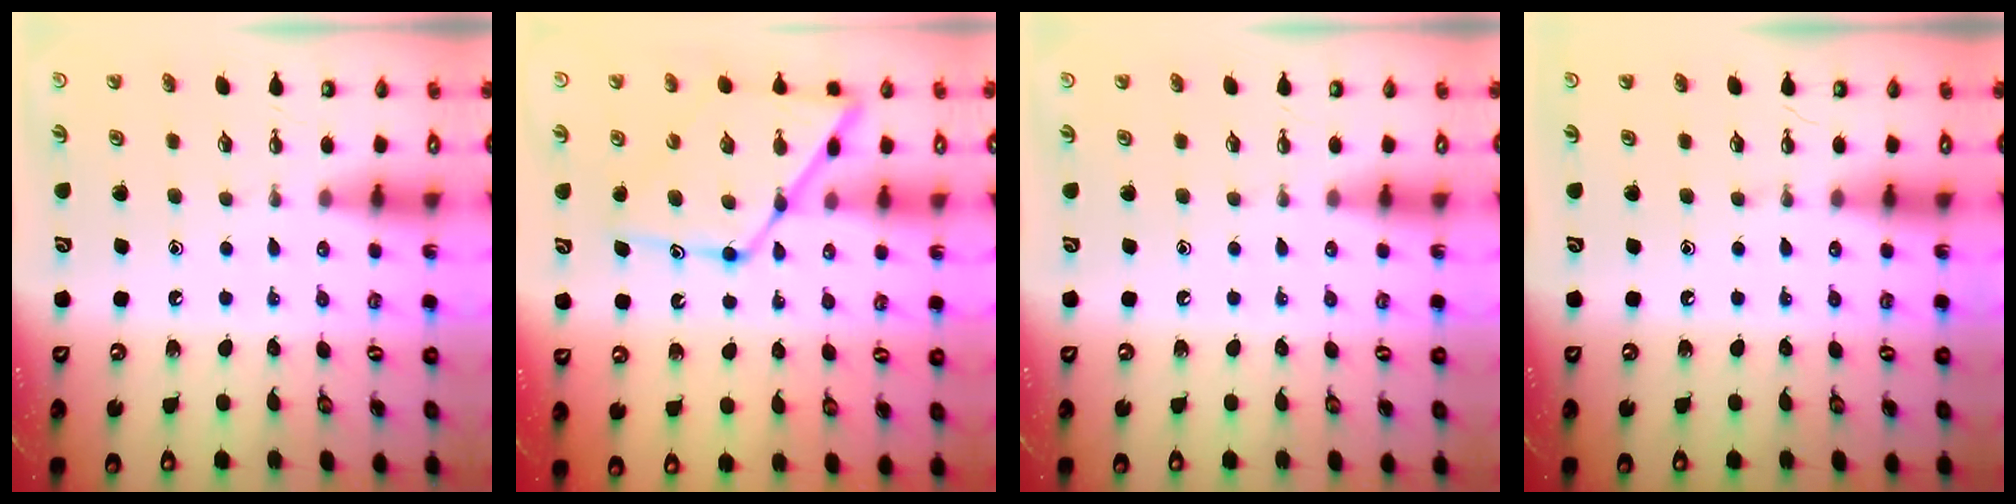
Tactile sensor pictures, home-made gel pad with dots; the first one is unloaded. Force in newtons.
{"total": 15.5, "press": 15.5, "slide": 1.4}
{"total": 0.0}
{"total": 0.0}